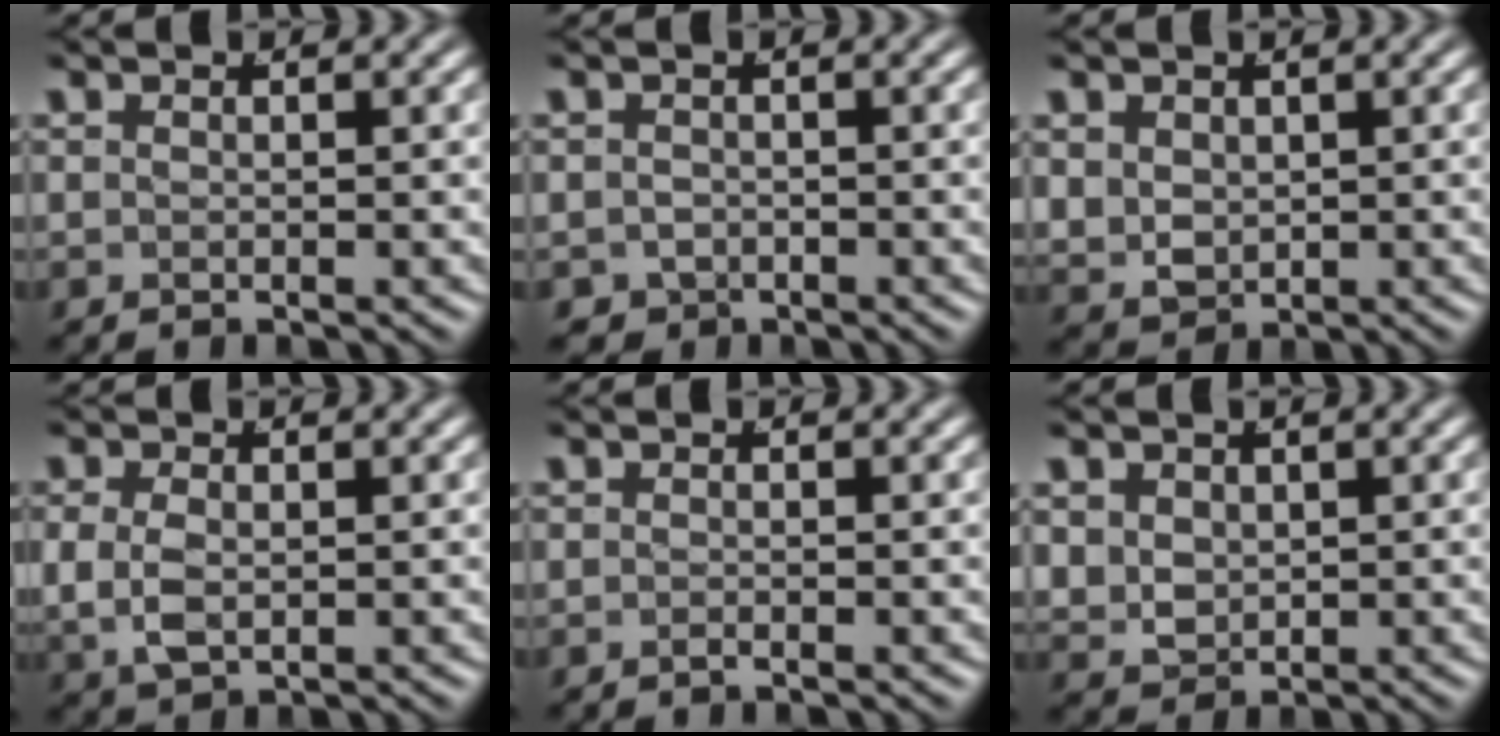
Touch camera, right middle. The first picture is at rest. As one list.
[{"total": 3.2, "force": [-2.0, 2.4, 0.3], "torque": [-0.014, -0.023, -0.028]}, {"total": 4.2, "force": [0.3, 3.6, 2.0], "torque": [-0.060, -0.028, 0.026]}, {"total": 3.3, "force": [0.0, 2.4, 2.3], "torque": [-0.063, -0.016, 0.013]}, {"total": 0.5, "force": [-0.5, -0.1, 0.2], "torque": [-0.004, 0.000, -0.009]}, {"total": 4.1, "force": [0.5, 3.6, 1.9], "torque": [-0.060, -0.027, 0.028]}]